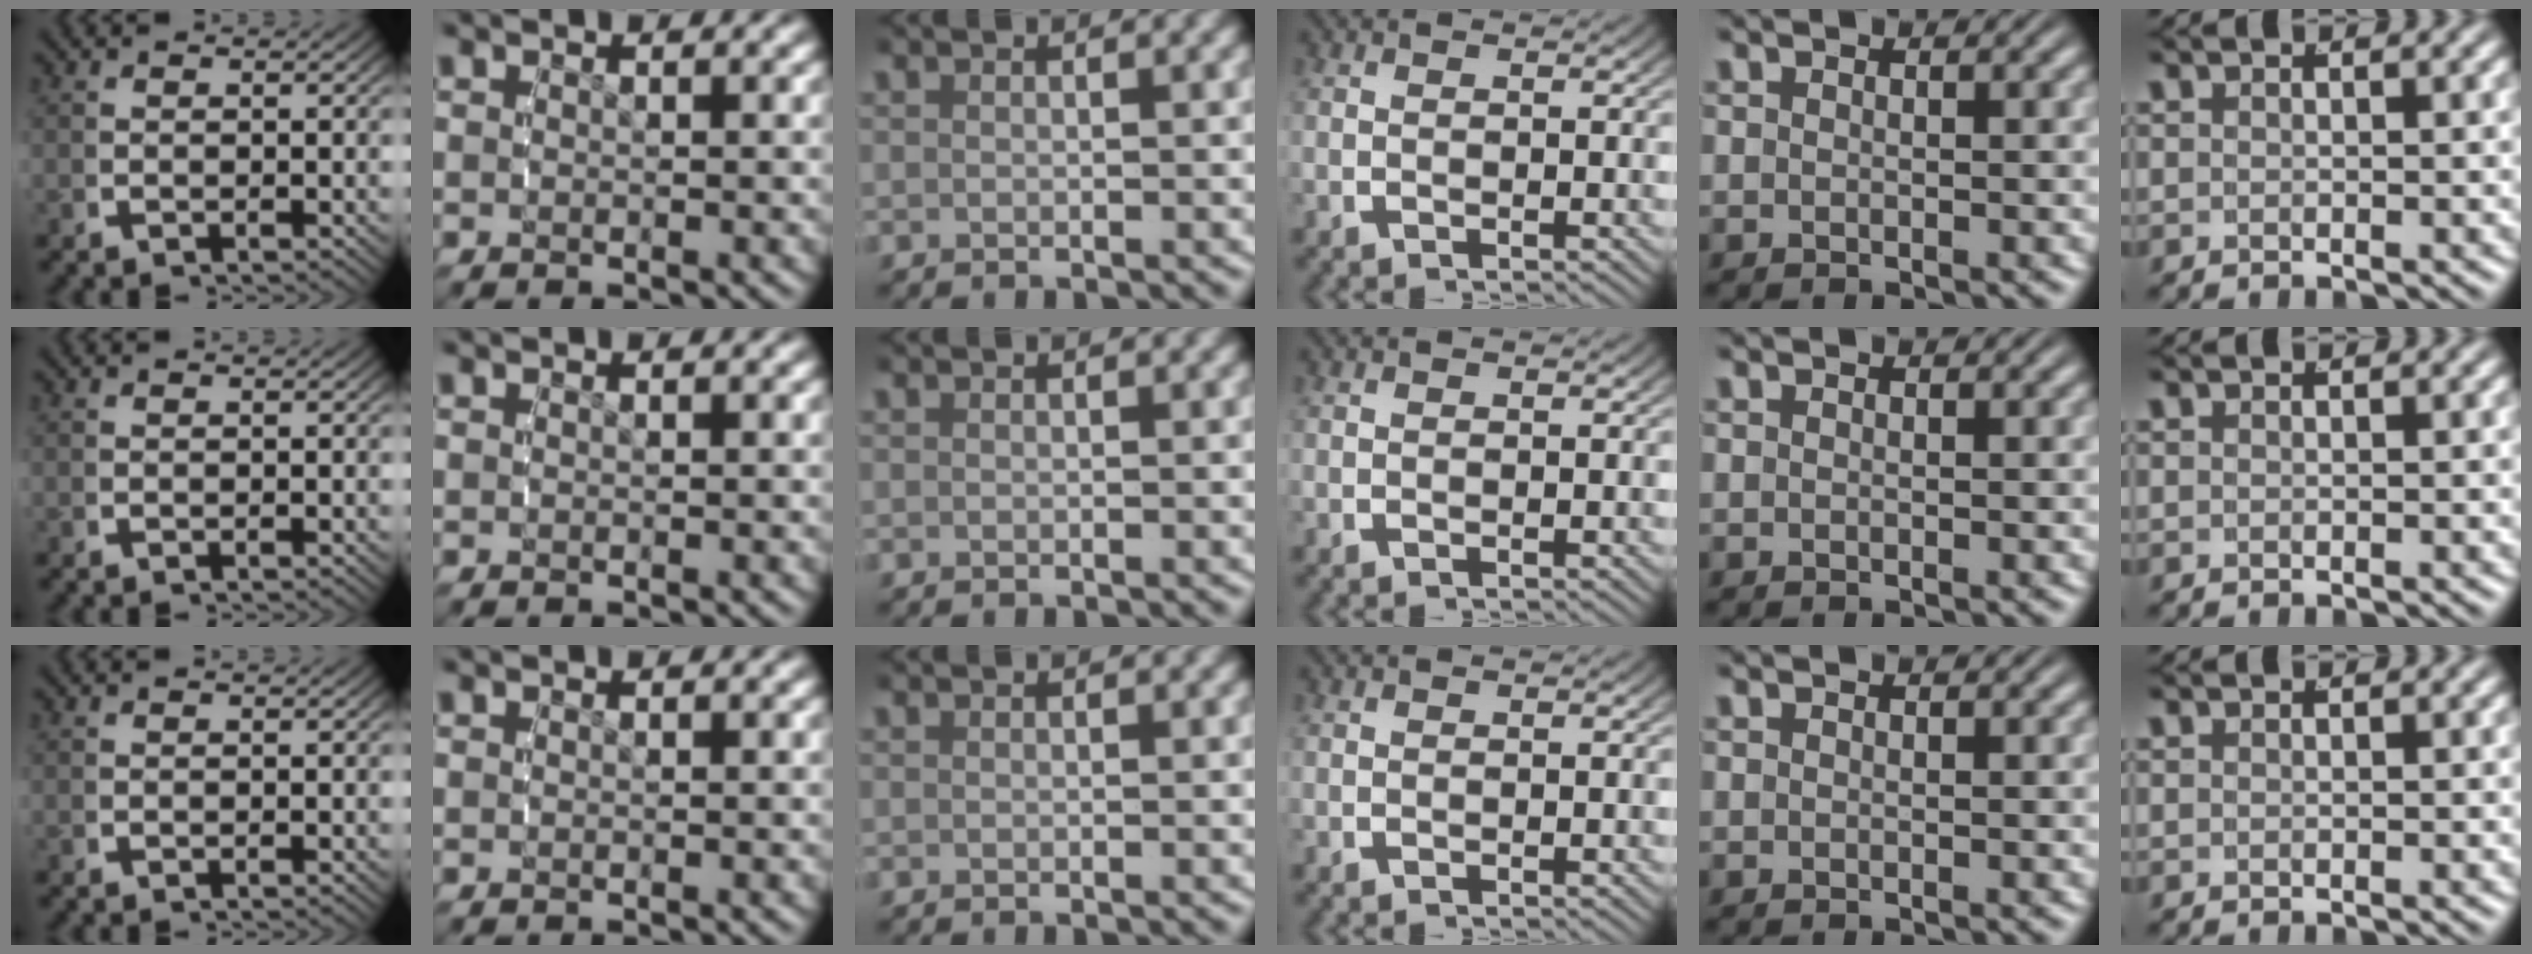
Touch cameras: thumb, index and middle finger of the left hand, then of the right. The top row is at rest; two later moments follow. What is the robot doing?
{"motion": "reach", "object": "measuring cup"}